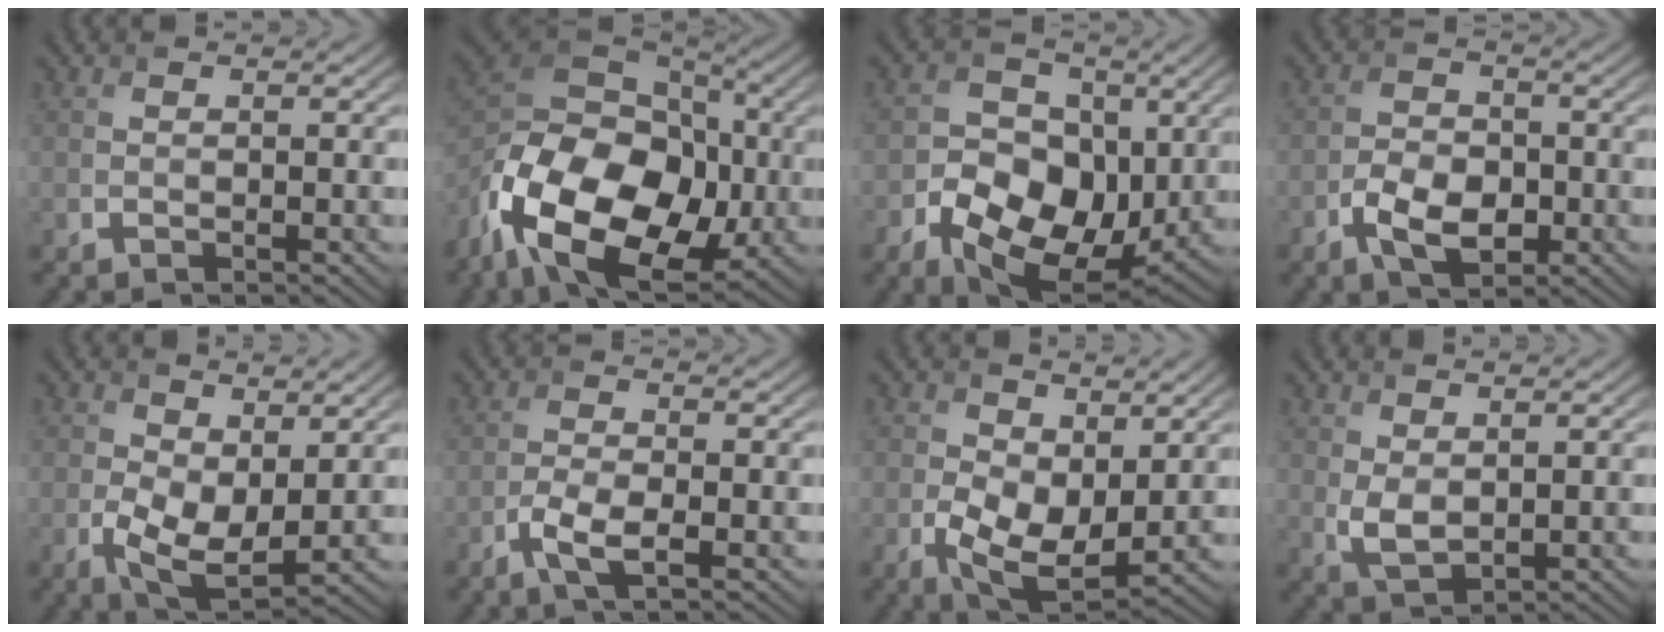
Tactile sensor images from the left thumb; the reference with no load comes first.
{"total": 18.9, "force": [-6.4, 12.2, 13.0], "torque": [-0.271, -0.027, -0.116]}
{"total": 12.1, "force": [-2.9, 8.8, 7.8], "torque": [-0.138, -0.027, -0.053]}
{"total": 5.6, "force": [-2.4, 3.4, 3.7], "torque": [-0.068, -0.003, -0.050]}
{"total": 6.8, "force": [0.5, 4.0, 5.4], "torque": [-0.120, -0.013, 0.011]}
{"total": 3.6, "force": [-1.9, 1.1, 2.9], "torque": [-0.069, 0.000, -0.041]}
{"total": 7.9, "force": [0.5, 4.9, 6.2], "torque": [-0.137, -0.016, 0.011]}
{"total": 3.1, "force": [1.0, 1.8, 2.4], "torque": [-0.059, -0.005, 0.023]}